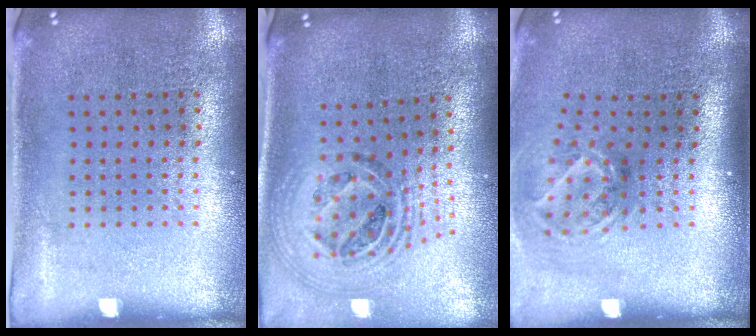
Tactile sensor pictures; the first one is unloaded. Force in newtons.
{"total": 1.7, "press": 1.4, "slide": 0.9}
{"total": 1.9, "press": 1.3, "slide": 1.5}